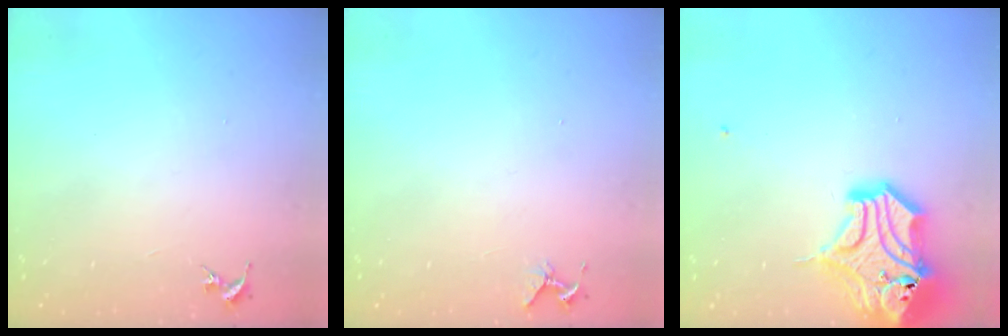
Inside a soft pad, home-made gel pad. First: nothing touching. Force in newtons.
{"total": 4.2, "press": 4.2, "slide": 0.4}
{"total": 18.5, "press": 18.3, "slide": 2.6}